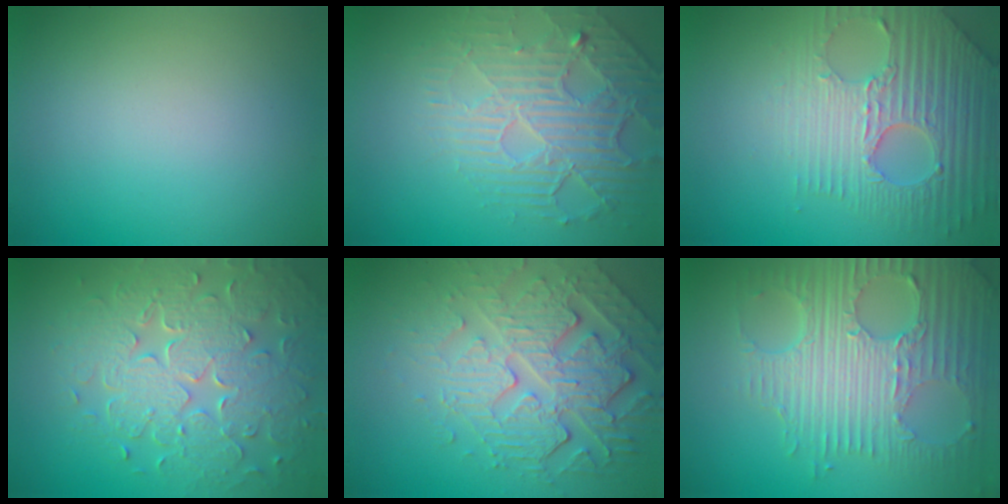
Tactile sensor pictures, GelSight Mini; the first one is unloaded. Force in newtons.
{"total": 4.4, "press": 4.0, "slide": 1.7}
{"total": 6.6, "press": 5.1, "slide": 4.2}
{"total": 8.0, "press": 5.8, "slide": 5.5}
{"total": 6.7, "press": 5.0, "slide": 4.5}
{"total": 8.1, "press": 5.8, "slide": 5.7}